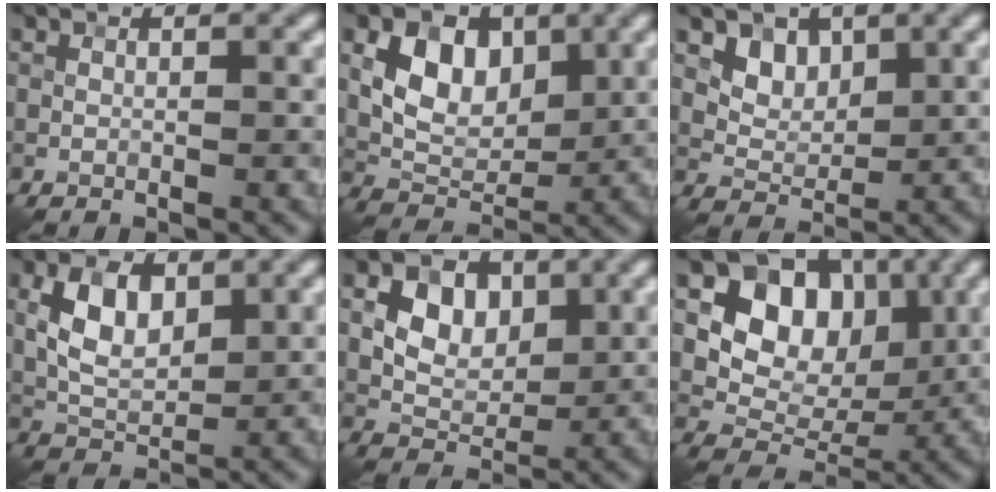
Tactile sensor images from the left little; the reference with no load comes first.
{"total": 5.9, "force": [1.7, 4.0, 4.0], "torque": [-0.071, -0.004, 0.030]}
{"total": 3.1, "force": [1.6, 2.3, 1.4], "torque": [-0.028, -0.020, 0.040]}
{"total": 5.2, "force": [1.3, 3.1, 4.0], "torque": [-0.085, 0.004, 0.024]}
{"total": 5.0, "force": [1.2, 3.6, 3.3], "torque": [-0.052, 0.001, 0.018]}
{"total": 8.8, "force": [2.5, 6.7, 5.1], "torque": [-0.063, -0.006, 0.031]}